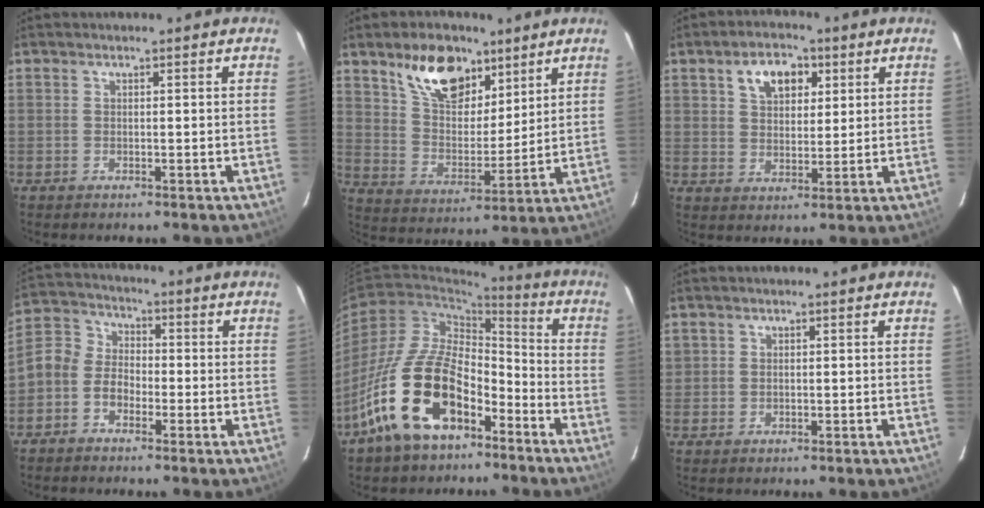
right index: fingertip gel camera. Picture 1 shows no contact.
{"total": 14.4, "force": [9.1, 7.6, 8.1], "torque": [-0.140, 0.017, 0.169]}
{"total": 7.8, "force": [3.5, 4.8, 4.9], "torque": [-0.082, 0.022, 0.062]}
{"total": 8.3, "force": [-3.4, 6.4, 4.1], "torque": [-0.103, 0.031, -0.077]}
{"total": 18.0, "force": [-10.5, 9.1, 11.4], "torque": [-0.220, 0.014, -0.186]}
{"total": 1.0, "force": [0.3, 1.0, 0.0], "torque": [0.005, 0.003, 0.004]}